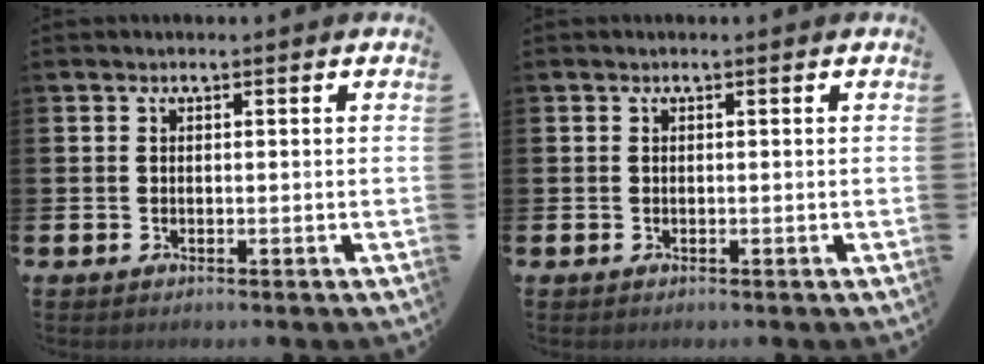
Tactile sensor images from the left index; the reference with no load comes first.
{"total": 0.0}